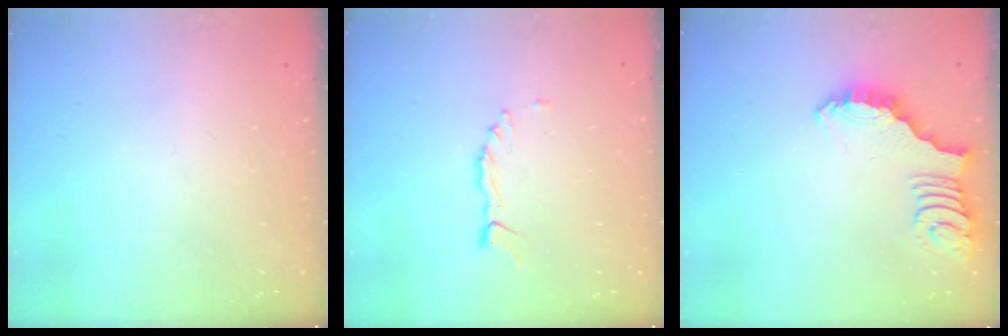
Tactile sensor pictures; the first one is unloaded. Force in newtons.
{"total": 0.8, "press": 0.8, "slide": 0.1}
{"total": 2.7, "press": 2.6, "slide": 0.5}